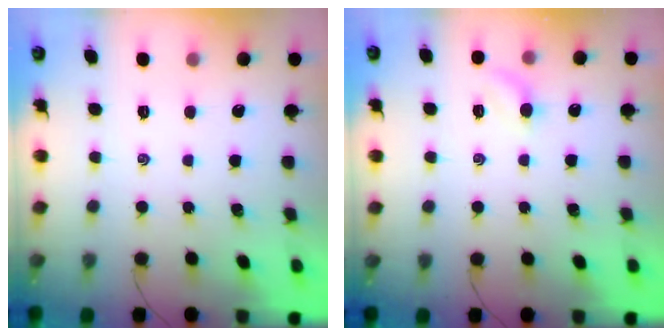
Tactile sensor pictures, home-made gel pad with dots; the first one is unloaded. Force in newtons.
{"total": 5.5, "press": 5.3, "slide": 1.3}